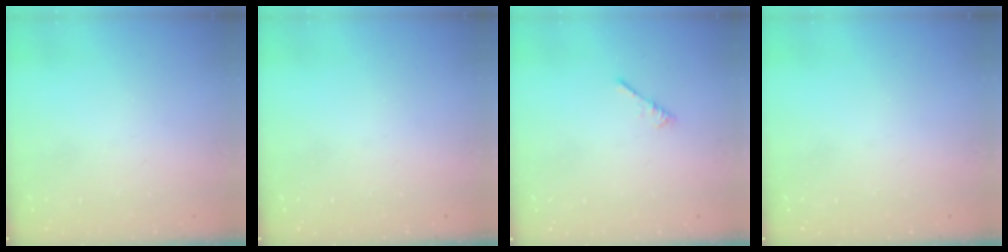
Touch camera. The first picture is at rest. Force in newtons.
{"total": 0.0}
{"total": 0.0}
{"total": 0.0}